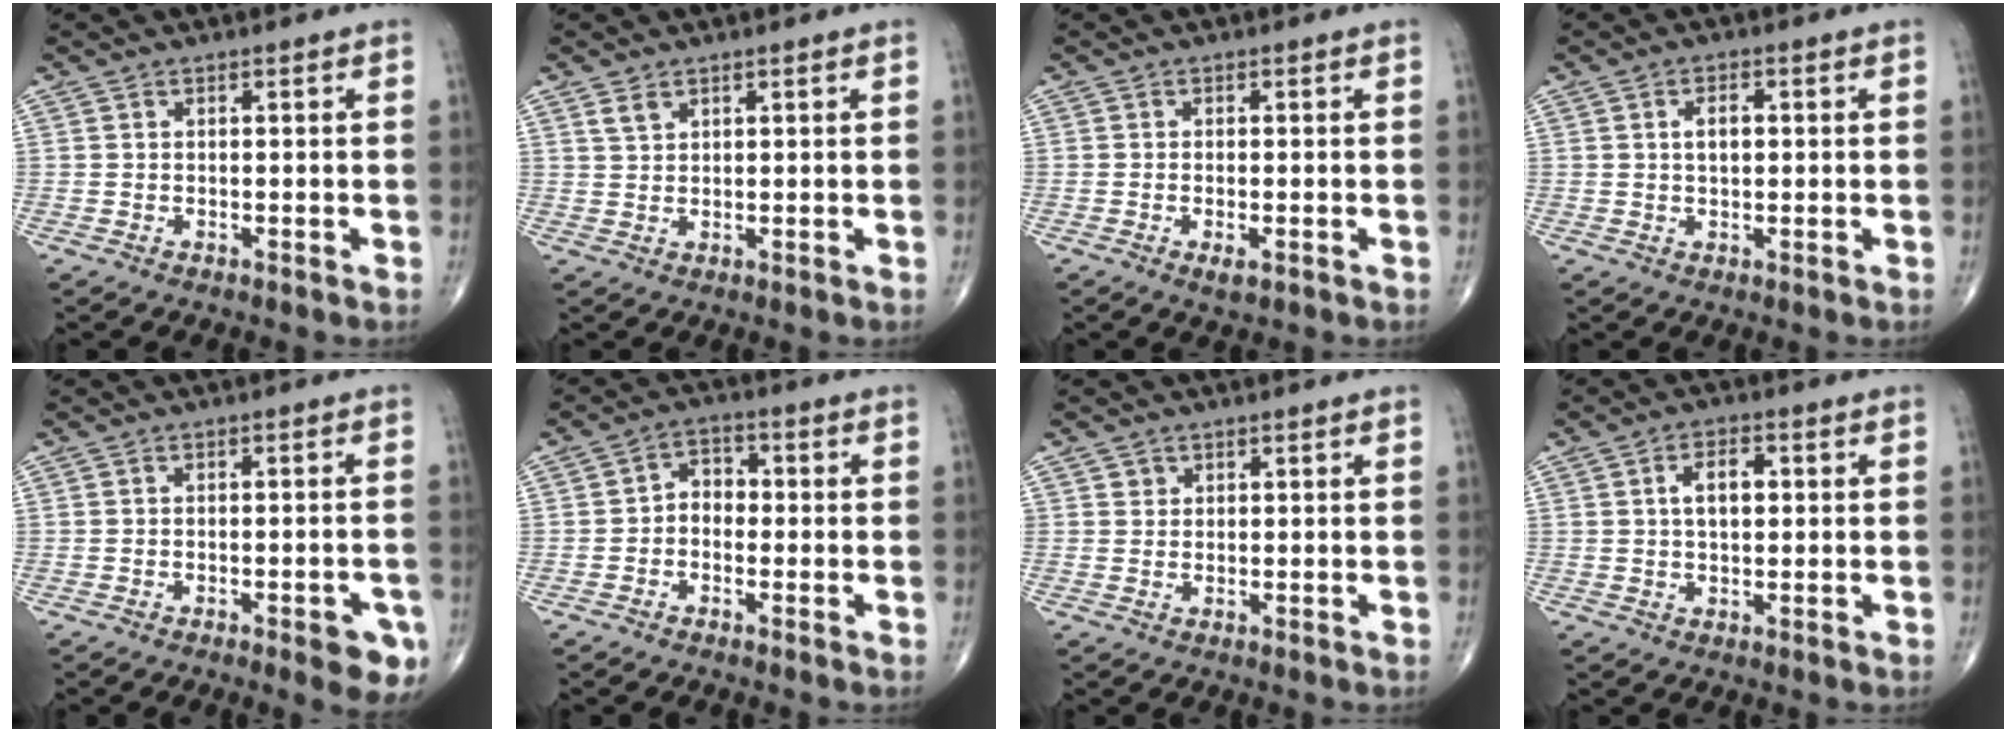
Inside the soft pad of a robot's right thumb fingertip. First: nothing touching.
{"total": 2.1, "force": [1.4, 1.2, 1.1], "torque": [-0.016, -0.003, 0.033]}
{"total": 2.1, "force": [-0.8, 0.8, 1.8], "torque": [-0.031, -0.003, -0.014]}
{"total": 3.2, "force": [0.5, 1.8, 2.6], "torque": [-0.040, 0.003, 0.006]}
{"total": 6.4, "force": [-3.2, 2.1, 5.1], "torque": [-0.046, 0.009, -0.036]}
{"total": 4.2, "force": [-0.8, 3.3, 2.5], "torque": [-0.016, 0.021, -0.030]}
{"total": 1.2, "force": [0.6, 1.1, 0.1], "torque": [0.011, -0.001, 0.006]}
{"total": 5.2, "force": [0.8, 2.9, 4.2], "torque": [-0.066, 0.009, 0.011]}